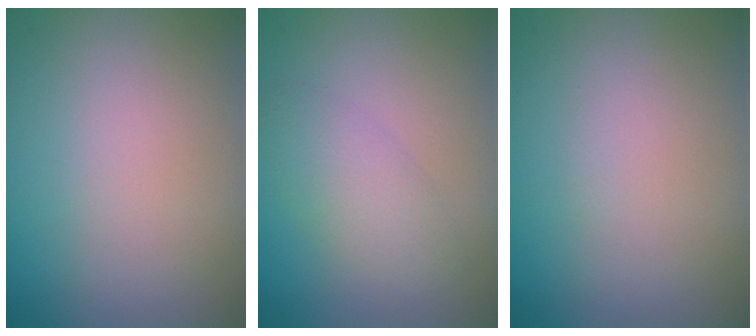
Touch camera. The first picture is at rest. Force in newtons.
{"total": 2.9, "press": 2.9, "slide": 0.1}
{"total": 0.0}